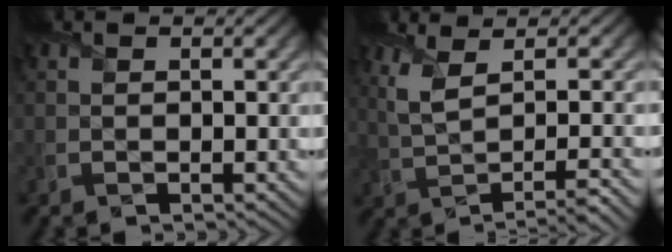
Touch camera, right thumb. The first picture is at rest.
{"total": 5.7, "force": [0.9, 1.6, 5.4], "torque": [-0.083, 0.009, 0.016]}